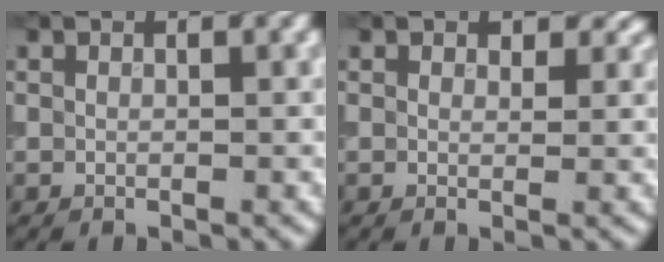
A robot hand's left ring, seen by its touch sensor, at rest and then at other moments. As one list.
[{"total": 1.4, "force": [0.9, 0.9, 0.6], "torque": [-0.007, -0.005, 0.010]}]